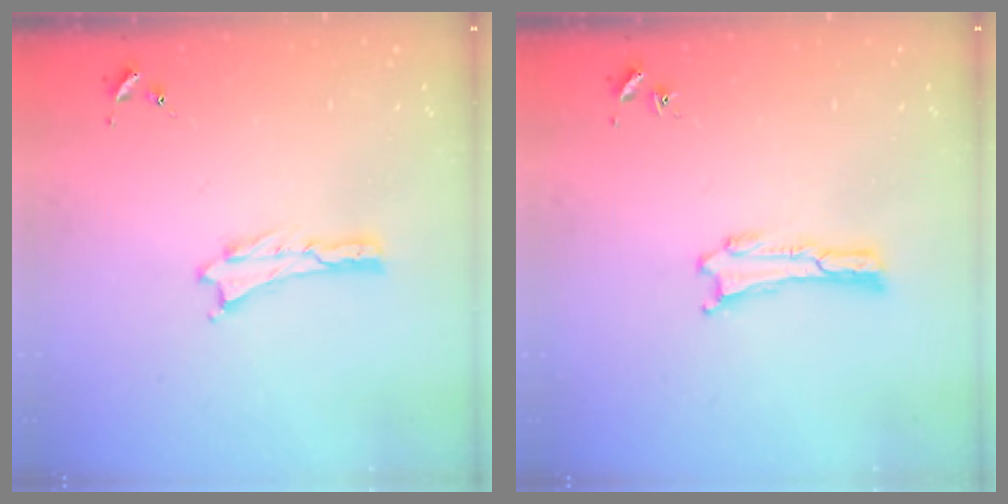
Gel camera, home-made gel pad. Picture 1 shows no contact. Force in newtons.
{"total": 0.0}